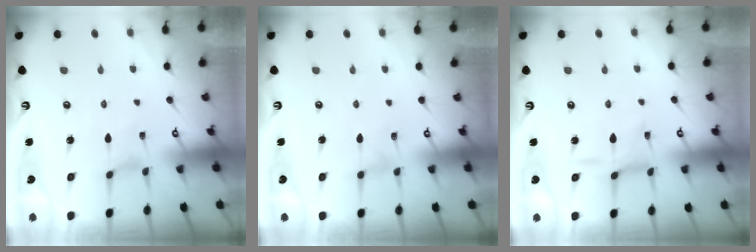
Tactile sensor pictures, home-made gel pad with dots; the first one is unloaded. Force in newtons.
{"total": 0.0}
{"total": 1.7, "press": 1.7, "slide": 0.3}